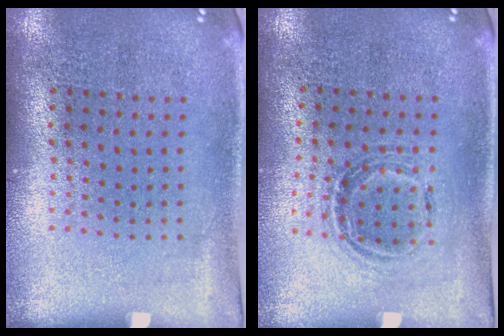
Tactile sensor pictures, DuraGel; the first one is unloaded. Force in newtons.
{"total": 1.0, "press": 0.9, "slide": 0.3}